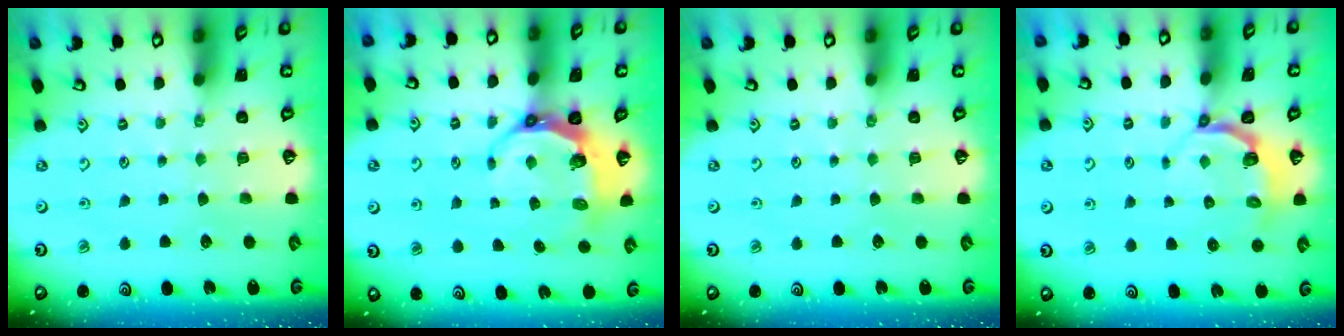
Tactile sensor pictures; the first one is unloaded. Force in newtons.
{"total": 7.5, "press": 6.5, "slide": 3.8}
{"total": 0.0}
{"total": 4.4, "press": 3.5, "slide": 2.6}